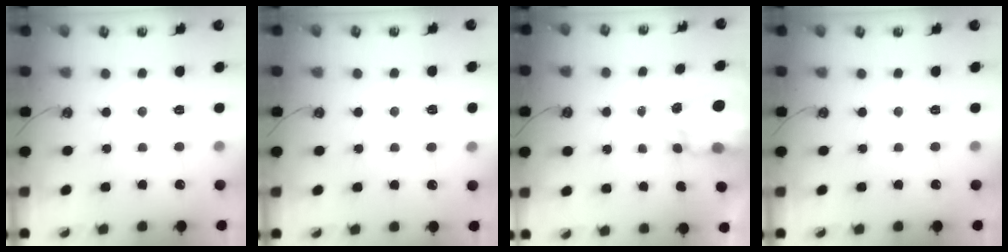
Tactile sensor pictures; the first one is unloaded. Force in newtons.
{"total": 2.7, "press": 2.7, "slide": 0.3}
{"total": 4.0, "press": 3.9, "slide": 0.3}
{"total": 0.0}